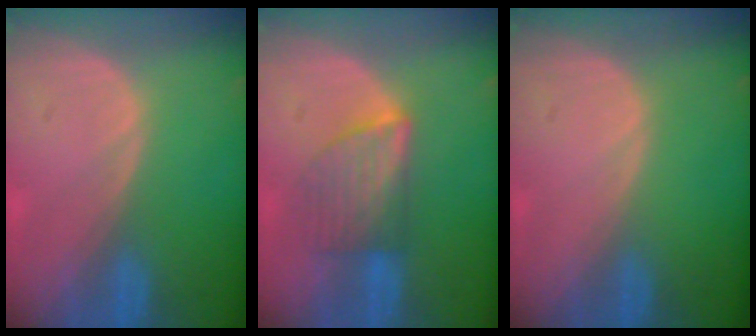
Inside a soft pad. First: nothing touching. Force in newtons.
{"total": 6.0, "press": 6.0, "slide": 1.0}
{"total": 0.0}